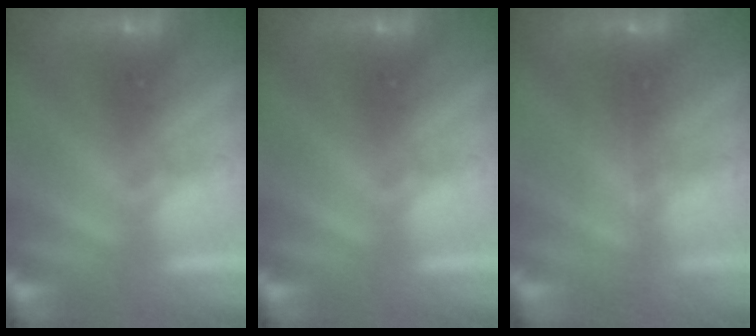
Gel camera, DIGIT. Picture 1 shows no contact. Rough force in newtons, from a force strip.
{"total": 0.0}
{"total": 2.4}